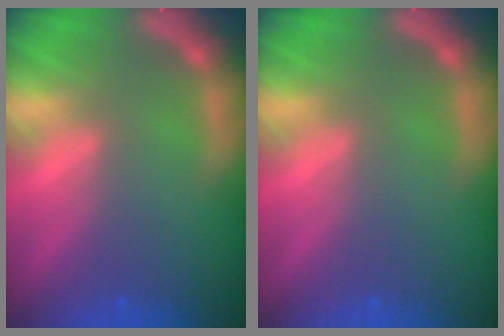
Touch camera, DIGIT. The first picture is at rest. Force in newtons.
{"total": 0.0}